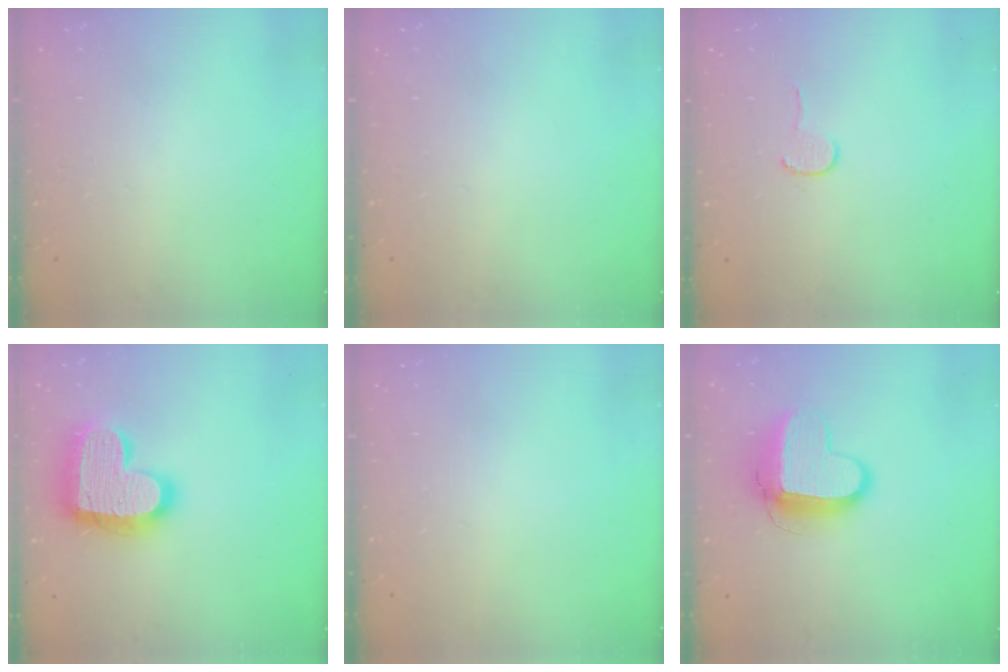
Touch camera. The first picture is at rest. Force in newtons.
{"total": 0.0}
{"total": 3.9, "press": 3.9, "slide": 0.3}
{"total": 20.5, "press": 20.4, "slide": 1.5}
{"total": 0.0}
{"total": 11.1, "press": 11.0, "slide": 1.3}